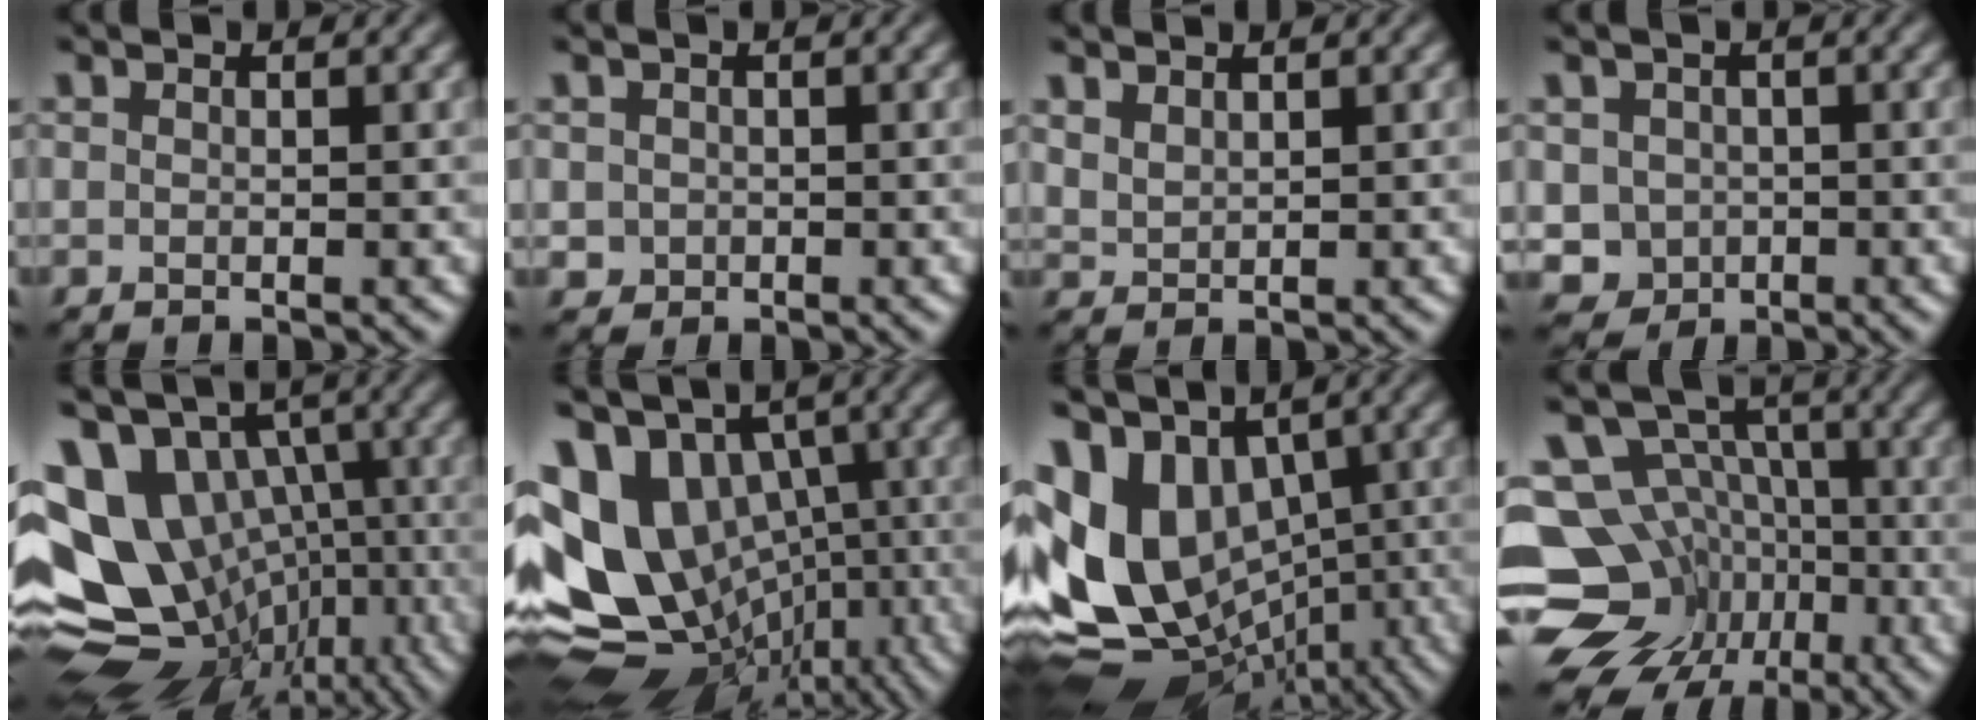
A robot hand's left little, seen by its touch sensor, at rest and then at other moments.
{"total": 0.8, "force": [0.0, 0.8, 0.1], "torque": [0.003, -0.003, -0.002]}
{"total": 1.3, "force": [1.2, 0.3, 0.4], "torque": [-0.015, 0.001, 0.031]}
{"total": 2.6, "force": [-0.3, 2.5, 0.7], "torque": [-0.011, -0.002, -0.002]}
{"total": 16.2, "force": [-1.5, 12.0, 10.7], "torque": [-0.191, -0.007, 0.020]}
{"total": 15.9, "force": [1.0, 11.9, 10.4], "torque": [-0.188, -0.007, 0.052]}
{"total": 12.9, "force": [0.6, 9.6, 8.6], "torque": [-0.180, -0.012, 0.015]}
{"total": 13.6, "force": [-5.3, 11.2, 5.5], "torque": [-0.094, -0.011, -0.088]}